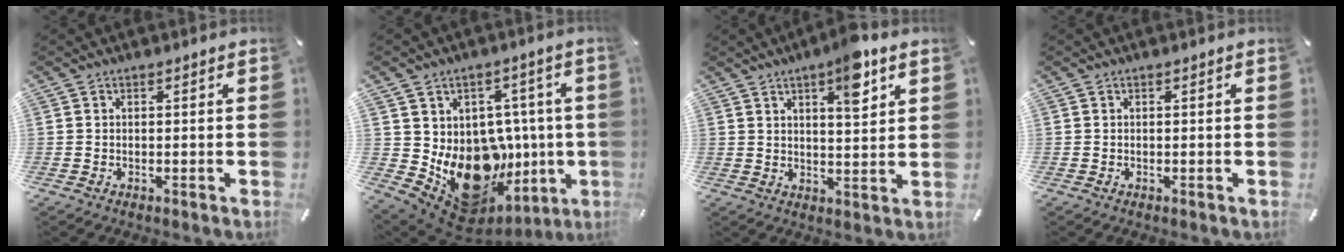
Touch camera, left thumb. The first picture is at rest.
{"total": 17.9, "force": [-3.2, 14.1, 10.5], "torque": [-0.167, -0.027, -0.014]}
{"total": 8.3, "force": [4.9, 2.2, 6.4], "torque": [-0.094, -0.023, 0.078]}
{"total": 0.0}